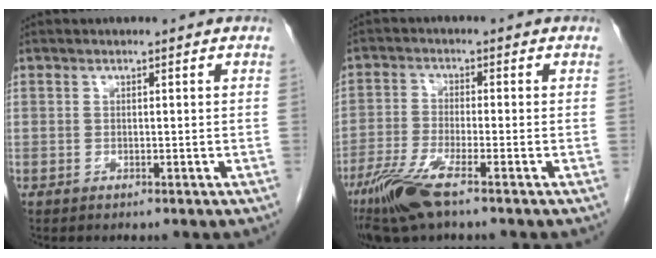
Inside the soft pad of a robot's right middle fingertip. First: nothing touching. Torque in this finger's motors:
{"motor_torque": [0.70, -0.54, 0.14, 0.10]}